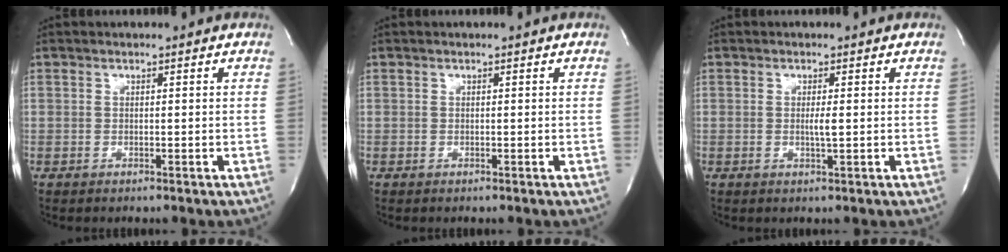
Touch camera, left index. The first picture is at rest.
{"total": 0.0}
{"total": 1.5, "force": [-0.1, -0.1, 1.5], "torque": [-0.036, -0.006, -0.001]}